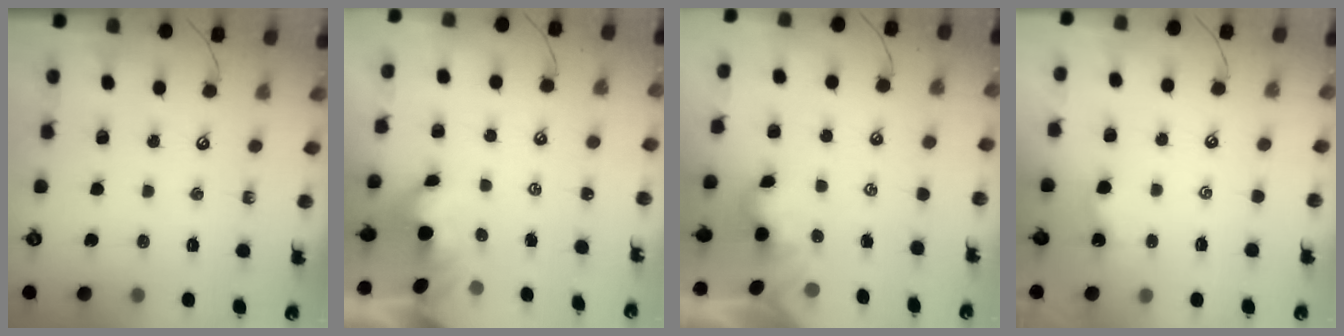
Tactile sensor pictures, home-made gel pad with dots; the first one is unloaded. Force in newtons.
{"total": 2.4, "press": 2.4, "slide": 0.2}
{"total": 0.6, "press": 0.5, "slide": 0.4}
{"total": 0.8, "press": 0.7, "slide": 0.2}